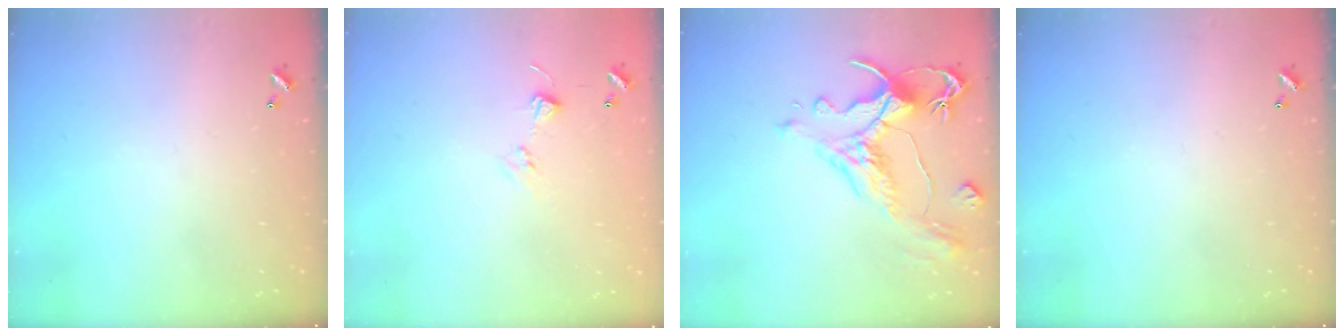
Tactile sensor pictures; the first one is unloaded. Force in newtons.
{"total": 5.0, "press": 5.0, "slide": 0.6}
{"total": 1.8, "press": 0.9, "slide": 1.5}
{"total": 0.0}